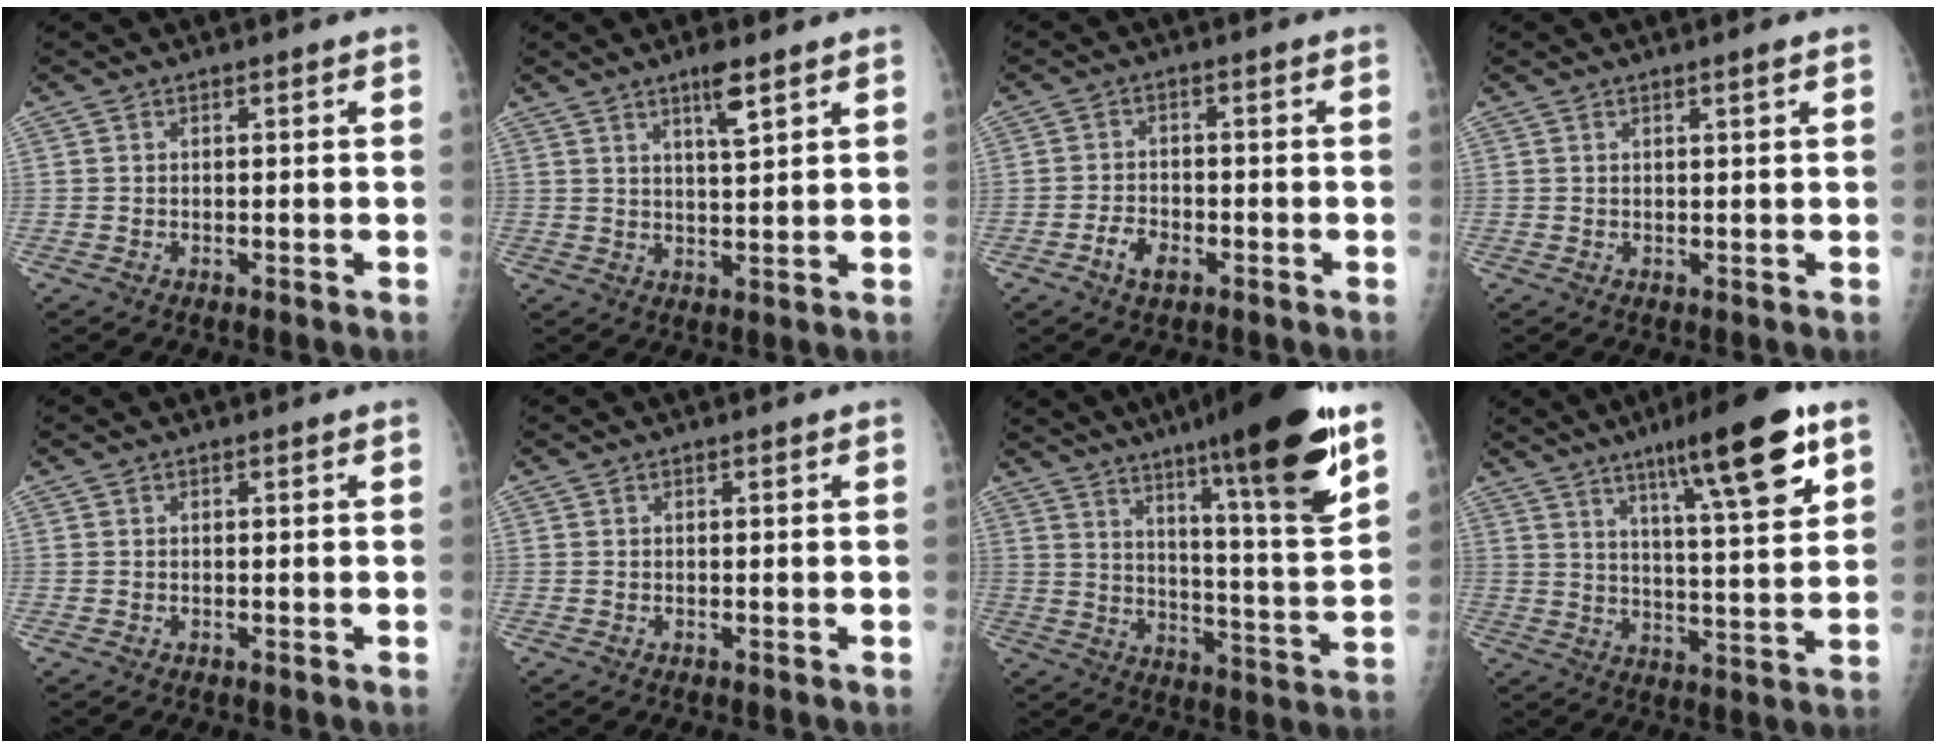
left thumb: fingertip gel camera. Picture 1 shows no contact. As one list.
[{"total": 5.0, "force": [3.1, 0.7, 3.9], "torque": [-0.067, -0.020, 0.056]}, {"total": 4.2, "force": [-2.3, 2.5, 2.6], "torque": [-0.038, 0.016, -0.040]}, {"total": 1.1, "force": [0.6, -0.2, 0.9], "torque": [-0.018, -0.003, 0.012]}, {"total": 0.0}, {"total": 0.0}, {"total": 22.5, "force": [13.9, 1.9, 17.6], "torque": [-0.243, -0.064, 0.214]}, {"total": 17.2, "force": [9.3, 2.6, 14.1], "torque": [-0.201, -0.038, 0.143]}]